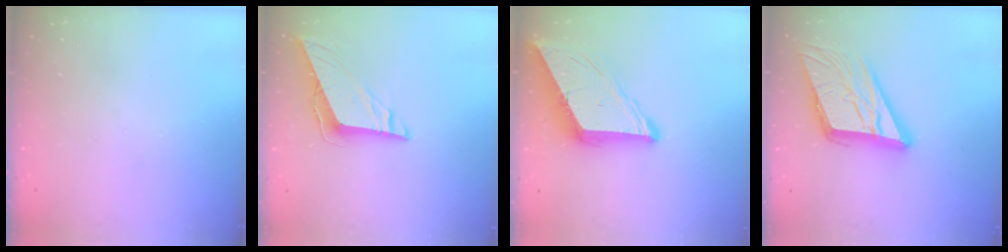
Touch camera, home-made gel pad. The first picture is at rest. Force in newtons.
{"total": 8.5, "press": 8.5, "slide": 0.3}
{"total": 10.3, "press": 10.3, "slide": 1.1}
{"total": 20.0, "press": 19.7, "slide": 3.6}